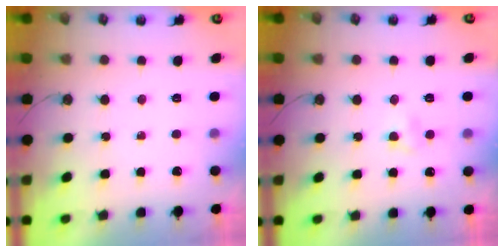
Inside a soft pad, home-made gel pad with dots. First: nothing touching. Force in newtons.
{"total": 3.2, "press": 3.1, "slide": 0.5}